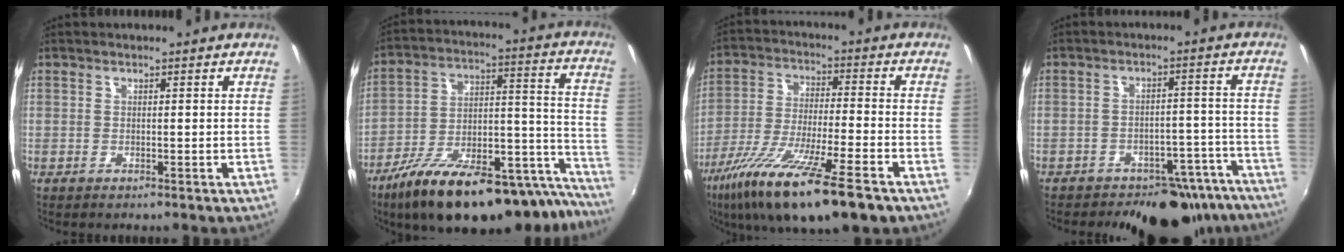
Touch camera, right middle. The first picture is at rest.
{"total": 28.5, "force": [-21.5, 8.1, 16.8], "torque": [-0.214, 0.000, -0.316]}
{"total": 19.5, "force": [-12.4, 2.6, 14.9], "torque": [-0.283, -0.061, -0.219]}
{"total": 15.5, "force": [-13.0, 7.2, 4.5], "torque": [-0.054, 0.043, -0.138]}